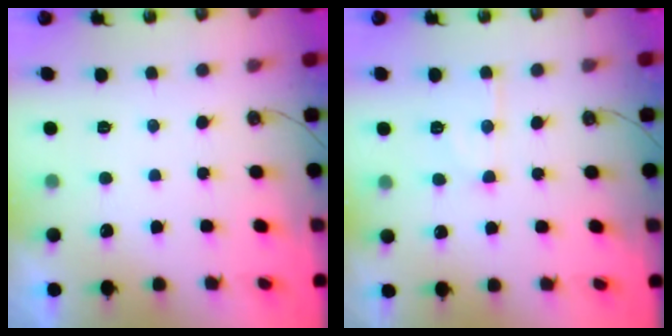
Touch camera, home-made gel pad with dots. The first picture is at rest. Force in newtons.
{"total": 9.4, "press": 9.4, "slide": 0.8}